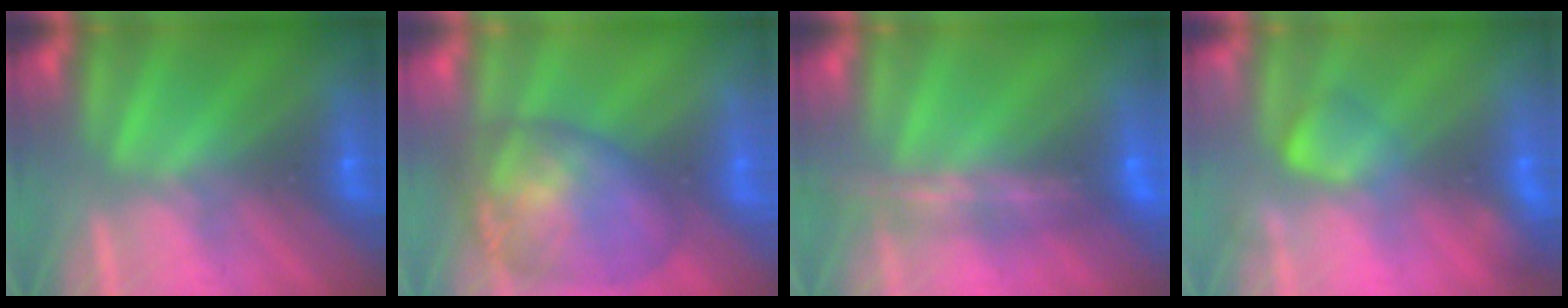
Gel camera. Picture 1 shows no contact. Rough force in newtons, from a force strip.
{"total": 7.6}
{"total": 7.4}
{"total": 2.4}